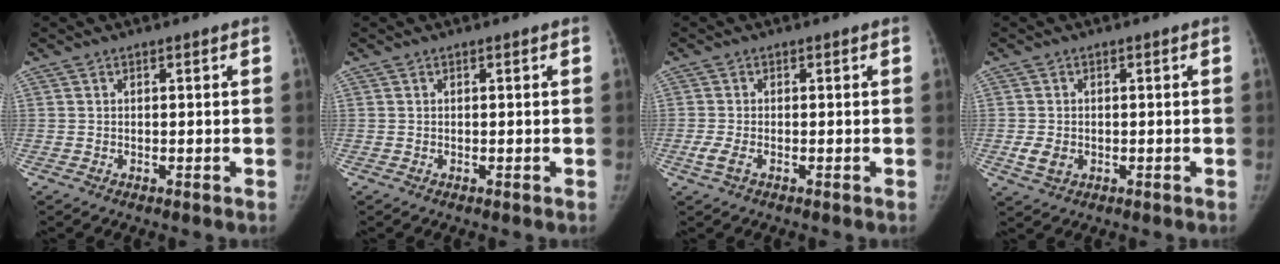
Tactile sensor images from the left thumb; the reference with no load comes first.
{"total": 0.0}
{"total": 2.4, "force": [-0.9, 1.2, 1.9], "torque": [-0.048, -0.002, -0.021]}
{"total": 4.4, "force": [-0.9, 3.4, 2.7], "torque": [-0.047, -0.003, -0.010]}